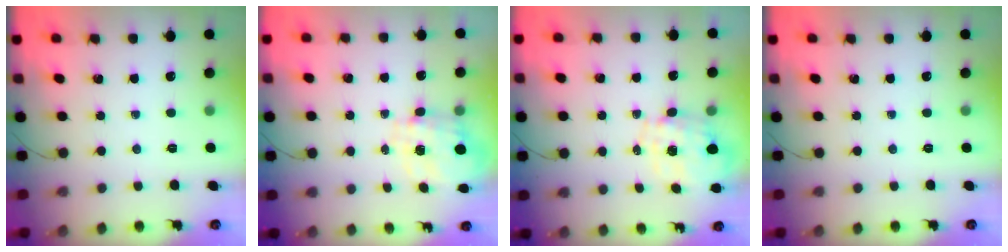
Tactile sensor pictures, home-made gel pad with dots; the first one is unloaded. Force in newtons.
{"total": 3.5, "press": 3.3, "slide": 1.0}
{"total": 1.3, "press": 1.2, "slide": 0.4}
{"total": 0.0}